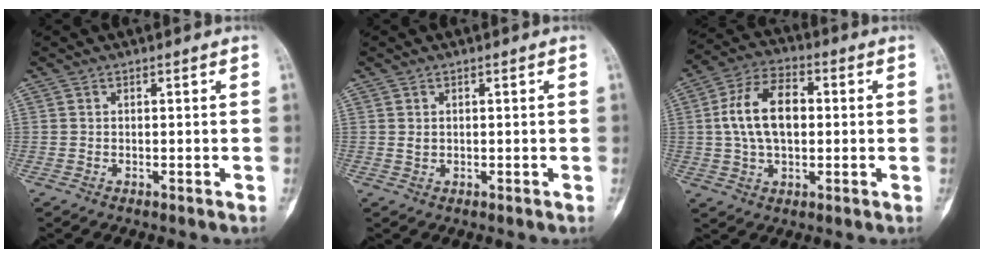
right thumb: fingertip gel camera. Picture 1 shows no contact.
{"total": 0.9, "force": [0.2, 0.7, 0.5], "torque": [-0.008, 0.000, 0.007]}
{"total": 12.5, "force": [1.0, 7.5, 9.9], "torque": [-0.172, 0.022, 0.013]}